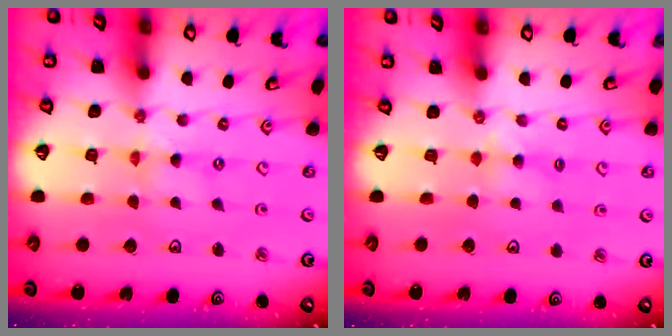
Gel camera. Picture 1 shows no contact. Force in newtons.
{"total": 3.0, "press": 2.9, "slide": 0.5}